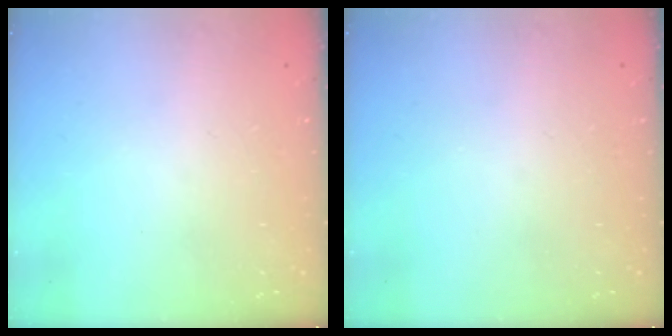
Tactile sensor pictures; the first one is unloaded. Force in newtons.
{"total": 0.0}